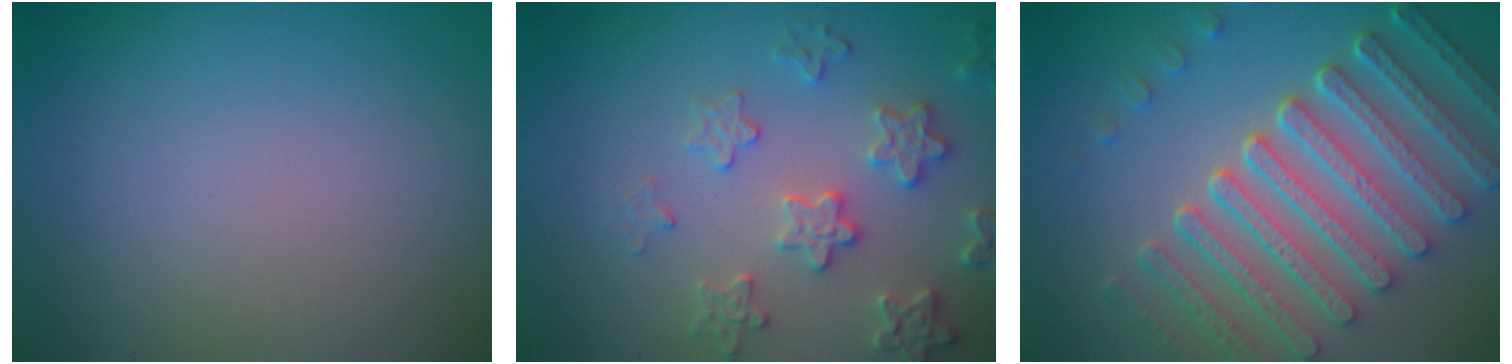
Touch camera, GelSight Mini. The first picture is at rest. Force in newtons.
{"total": 3.4, "press": 3.4, "slide": 0.2}
{"total": 8.2, "press": 6.2, "slide": 5.4}